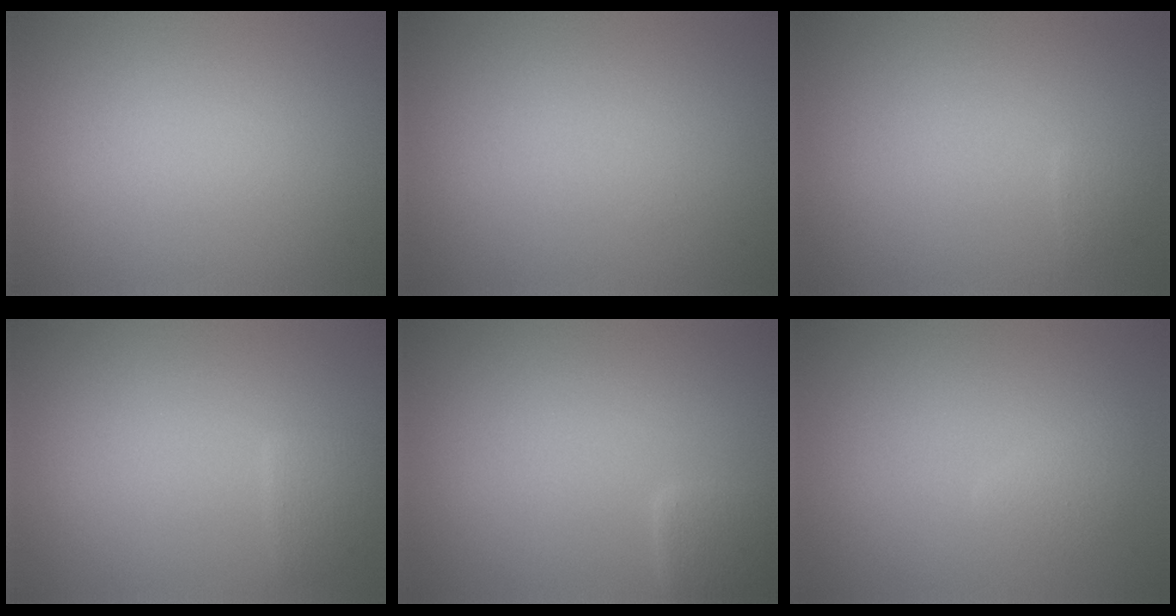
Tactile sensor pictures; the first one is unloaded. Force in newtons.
{"total": 0.0}
{"total": 0.7, "press": 0.7, "slide": 0.1}
{"total": 1.4, "press": 1.4, "slide": 0.1}
{"total": 2.1, "press": 2.1, "slide": 0.1}
{"total": 1.3, "press": 1.3, "slide": 0.1}